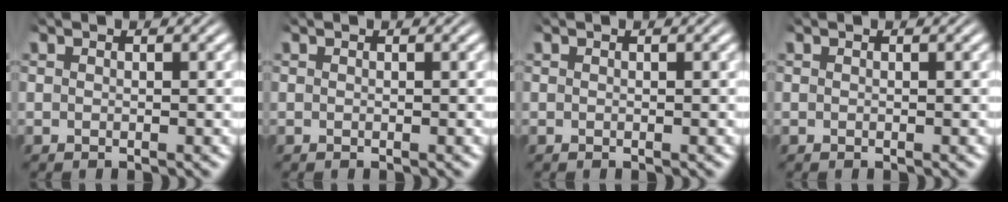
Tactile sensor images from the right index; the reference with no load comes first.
{"total": 0.0}
{"total": 0.0}
{"total": 0.0}